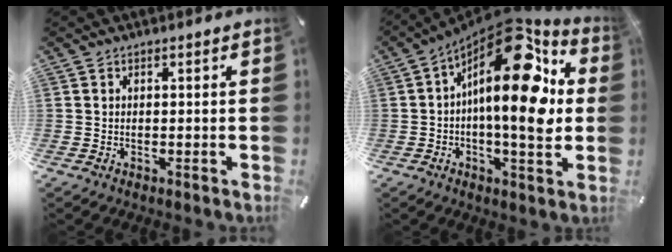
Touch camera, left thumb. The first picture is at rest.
{"total": 22.4, "force": [5.9, 9.5, 19.5], "torque": [-0.302, -0.055, 0.094]}